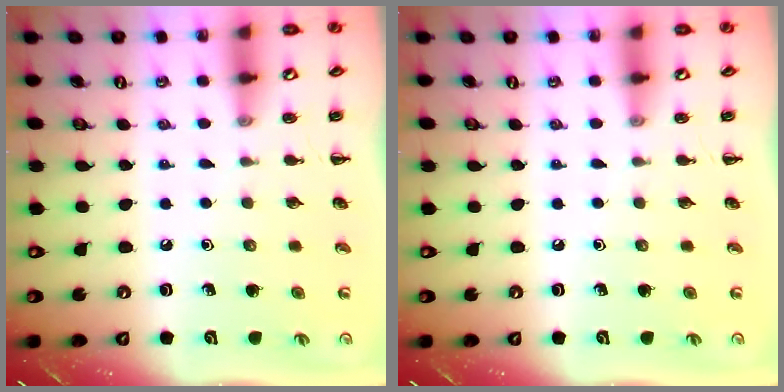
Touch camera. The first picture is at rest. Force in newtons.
{"total": 0.0}